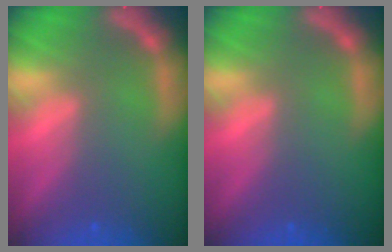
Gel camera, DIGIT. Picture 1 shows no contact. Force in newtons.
{"total": 0.0}